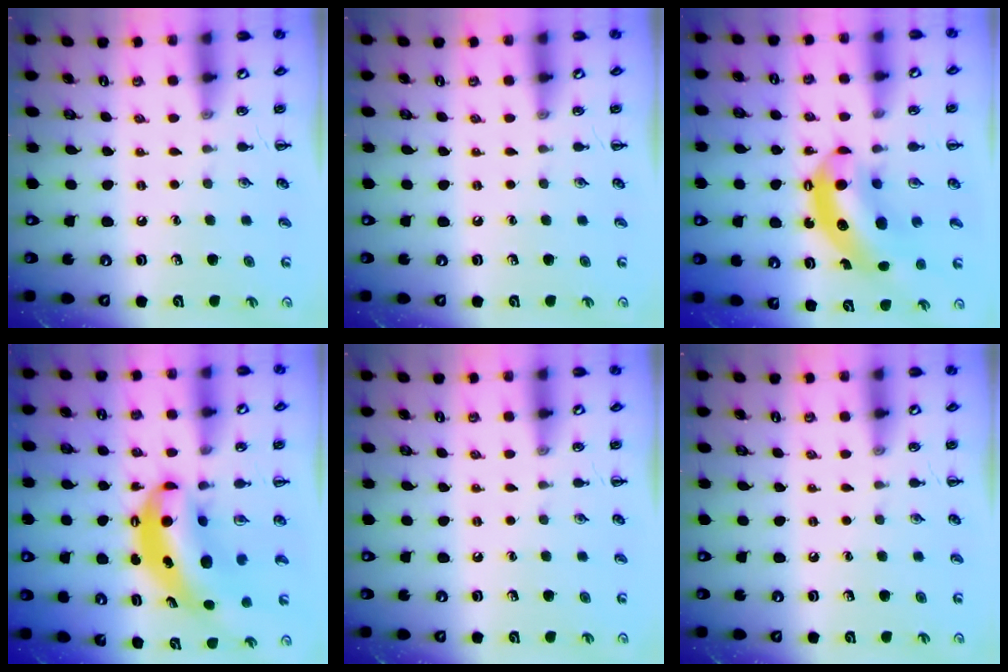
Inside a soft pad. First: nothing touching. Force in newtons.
{"total": 0.0}
{"total": 10.2, "press": 9.9, "slide": 2.5}
{"total": 9.2, "press": 8.9, "slide": 2.3}
{"total": 0.0}
{"total": 0.0}